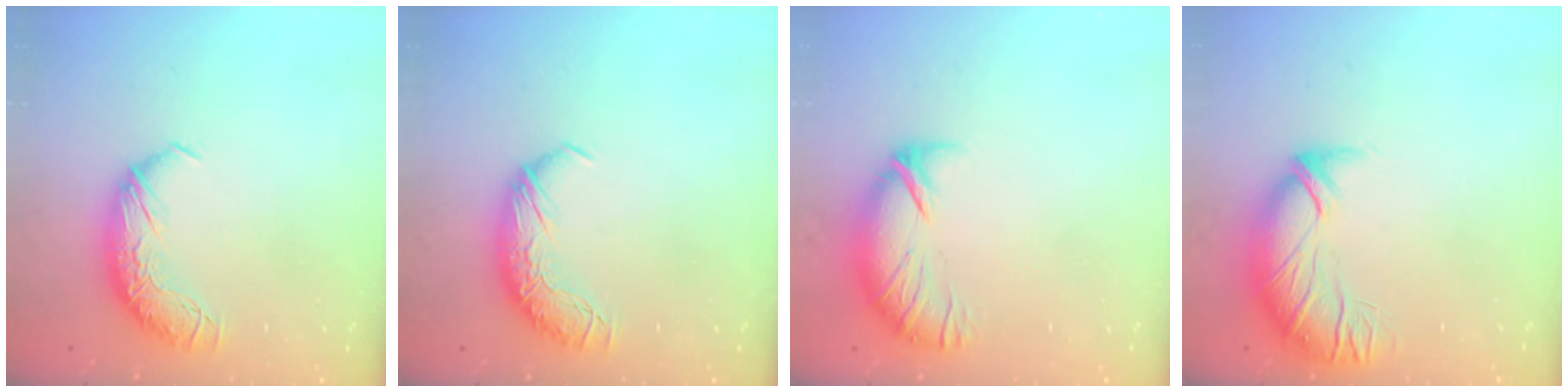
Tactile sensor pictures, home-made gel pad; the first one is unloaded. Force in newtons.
{"total": 0.0}
{"total": 4.3, "press": 3.7, "slide": 2.1}
{"total": 2.7, "press": 1.2, "slide": 2.4}